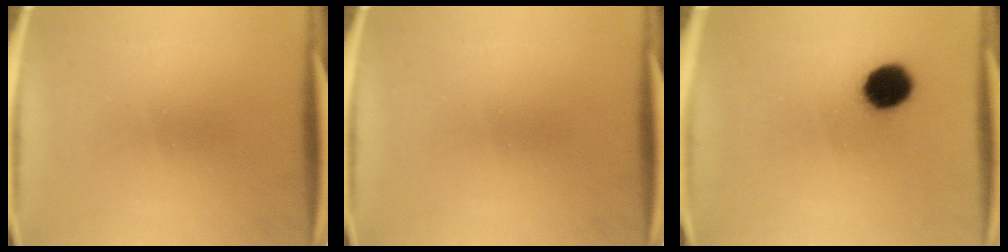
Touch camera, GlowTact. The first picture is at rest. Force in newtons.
{"total": 0.0}
{"total": 8.5}